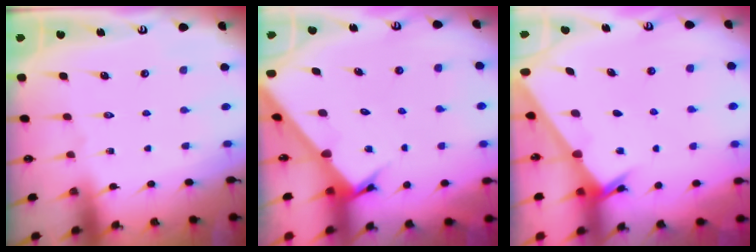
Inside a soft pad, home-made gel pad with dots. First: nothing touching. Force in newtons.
{"total": 2.8, "press": 2.8, "slide": 0.3}
{"total": 2.1, "press": 2.1, "slide": 0.2}